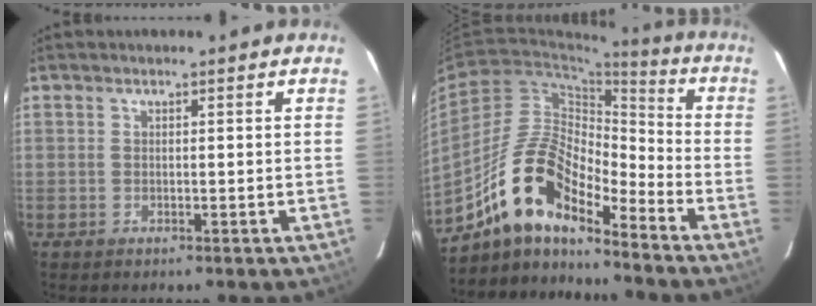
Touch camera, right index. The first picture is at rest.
{"total": 14.8, "force": [-11.3, 4.6, 8.3], "torque": [-0.152, 0.009, -0.223]}